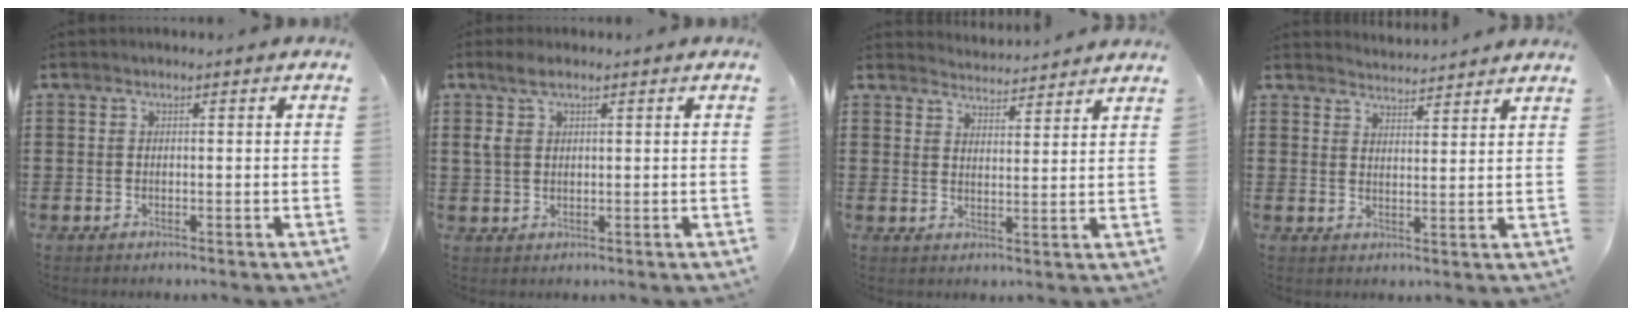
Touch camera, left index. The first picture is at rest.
{"total": 3.7, "force": [1.3, 1.7, 3.1], "torque": [-0.079, 0.003, 0.017]}
{"total": 3.5, "force": [3.5, -0.2, -0.2], "torque": [-0.008, -0.020, 0.062]}
{"total": 3.3, "force": [3.3, -0.3, -0.2], "torque": [-0.007, -0.017, 0.061]}